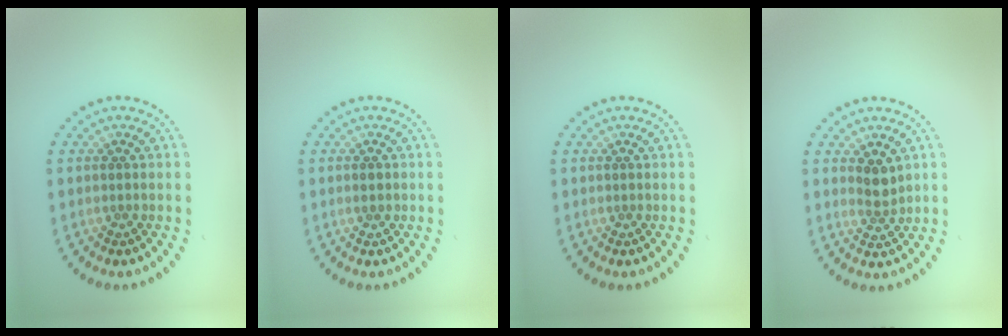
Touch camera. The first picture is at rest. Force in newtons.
{"total": 1.1, "press": 1.1, "slide": 0.1}
{"total": 0.0}
{"total": 1.9, "press": 1.6, "slide": 1.0}